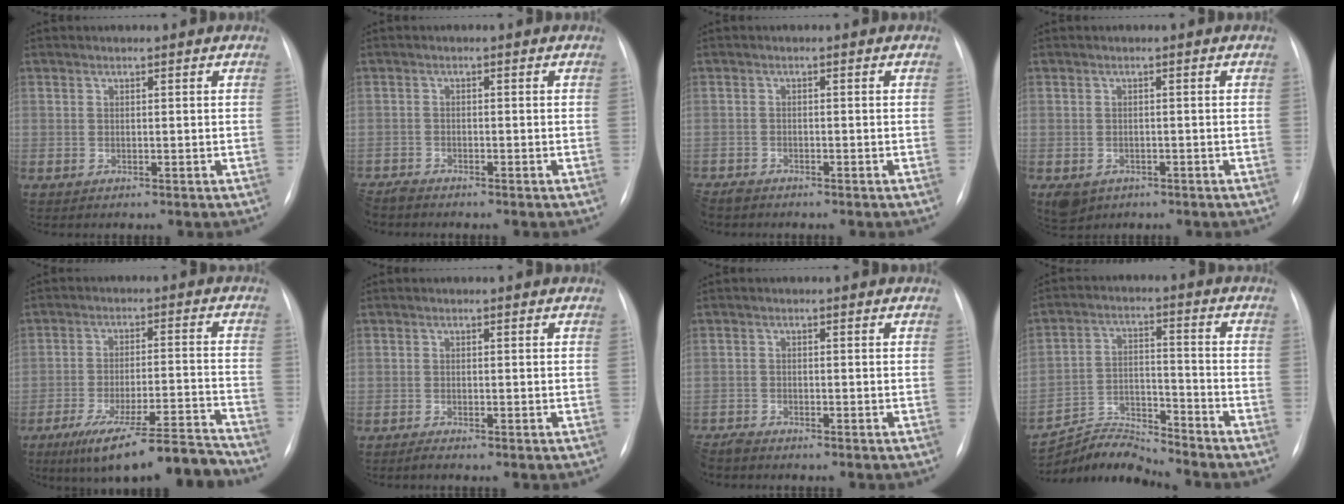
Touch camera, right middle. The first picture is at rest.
{"total": 2.7, "force": [-2.7, 0.3, 0.5], "torque": [-0.007, -0.013, -0.051]}
{"total": 2.8, "force": [-2.6, 1.0, 0.6], "torque": [-0.009, -0.007, -0.046]}
{"total": 4.5, "force": [-2.5, 3.4, 1.5], "torque": [-0.022, -0.003, -0.031]}
{"total": 14.6, "force": [-12.4, -0.2, 7.7], "torque": [-0.105, 0.008, -0.199]}
{"total": 0.8, "force": [-0.6, 0.0, 0.4], "torque": [-0.010, -0.002, -0.011]}
{"total": 2.7, "force": [-2.7, 0.2, 0.5], "torque": [-0.007, -0.013, -0.052]}
{"total": 8.7, "force": [-8.7, -0.4, -0.2], "torque": [-0.002, 0.023, -0.160]}